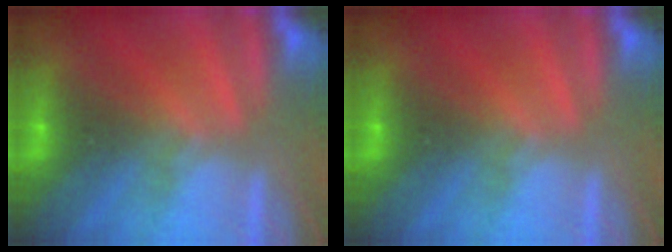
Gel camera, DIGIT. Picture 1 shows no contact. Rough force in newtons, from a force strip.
{"total": 0.0}